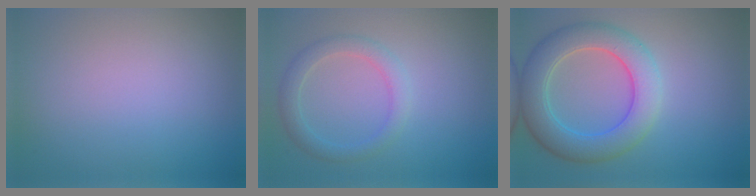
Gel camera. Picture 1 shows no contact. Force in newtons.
{"total": 2.5, "press": 2.5, "slide": 0.1}
{"total": 6.6, "press": 6.5, "slide": 0.5}